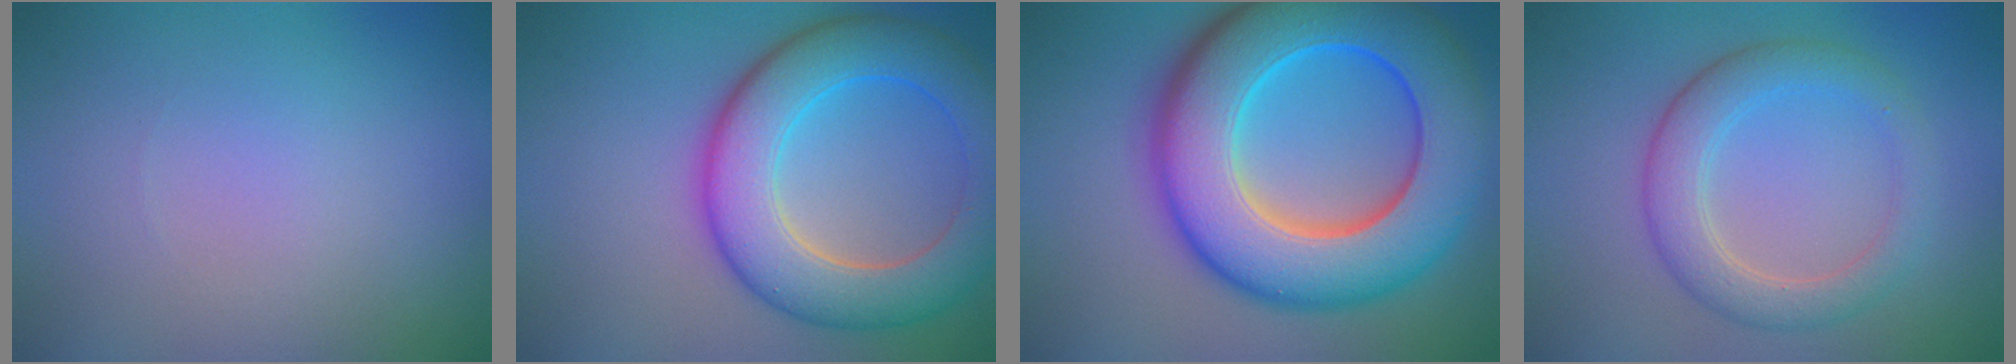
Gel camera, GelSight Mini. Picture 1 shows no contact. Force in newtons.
{"total": 8.7, "press": 8.7, "slide": 0.2}
{"total": 13.9, "press": 13.9, "slide": 0.2}
{"total": 4.2, "press": 4.2, "slide": 0.4}